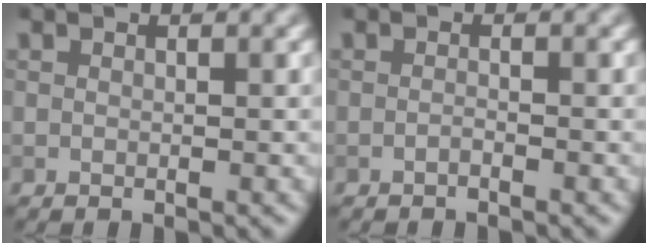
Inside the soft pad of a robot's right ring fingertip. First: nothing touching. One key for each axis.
{"total": 0.6, "fx": -0.5, "fy": 0.1, "fz": 0.4, "tx": -0.006, "ty": 0.003, "tz": -0.011}